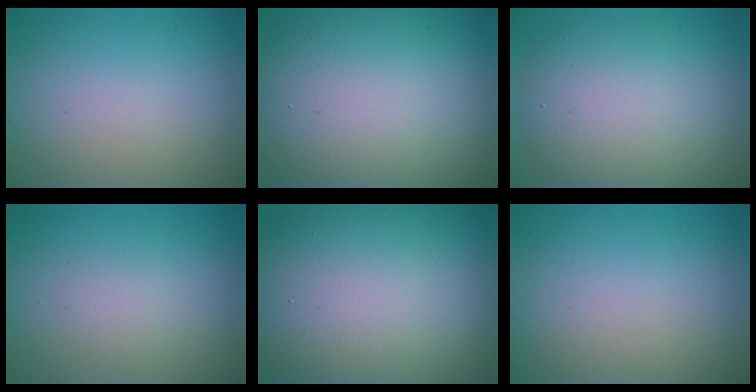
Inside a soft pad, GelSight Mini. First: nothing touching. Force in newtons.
{"total": 14.6, "press": 14.5, "slide": 0.5}
{"total": 8.3, "press": 8.2, "slide": 0.5}
{"total": 1.2, "press": 1.2, "slide": 0.1}
{"total": 18.0, "press": 17.9, "slide": 1.2}
{"total": 0.0}